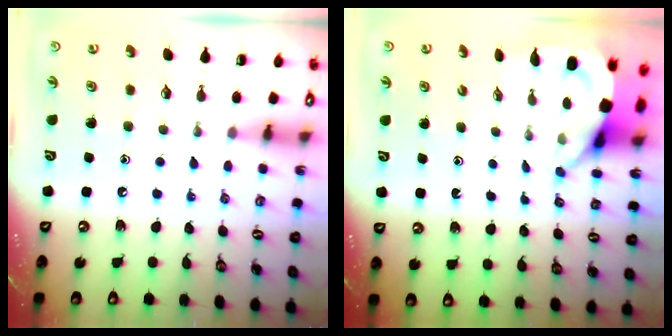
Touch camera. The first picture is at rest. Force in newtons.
{"total": 5.4, "press": 5.4, "slide": 0.4}